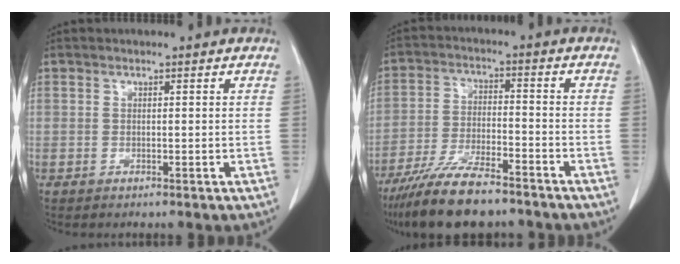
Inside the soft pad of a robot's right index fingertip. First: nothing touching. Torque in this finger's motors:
{"motor_torque": [0.98, -1.17, 0.60, 0.17]}